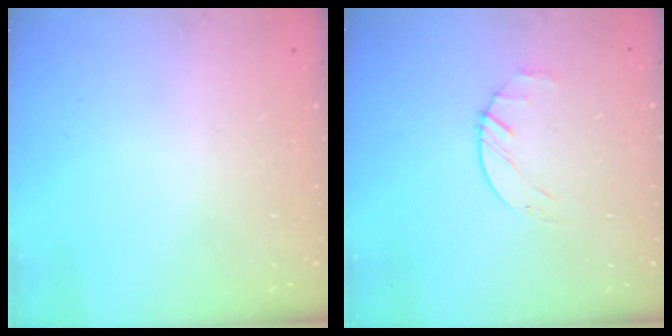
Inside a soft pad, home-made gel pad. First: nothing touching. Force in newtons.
{"total": 2.2, "press": 2.2, "slide": 0.4}